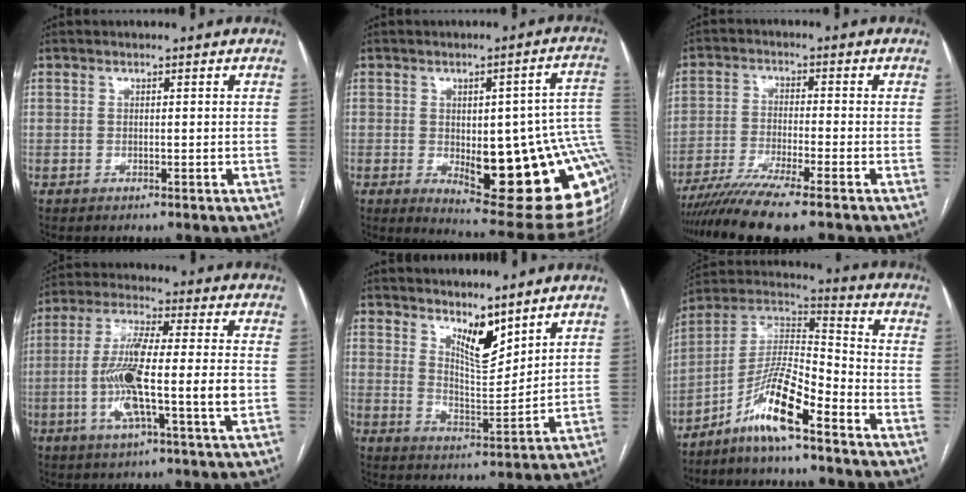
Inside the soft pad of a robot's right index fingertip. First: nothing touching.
{"total": 23.5, "force": [-2.9, 6.9, 22.2], "torque": [-0.200, 0.011, -0.012]}
{"total": 11.0, "force": [-8.7, 0.0, 6.7], "torque": [-0.111, -0.027, -0.145]}
{"total": 13.5, "force": [-2.3, 0.9, 13.3], "torque": [-0.258, 0.004, -0.046]}
{"total": 6.8, "force": [5.2, 1.8, 4.0], "torque": [-0.078, -0.012, 0.100]}
{"total": 11.0, "force": [-7.1, 1.3, 8.4], "torque": [-0.168, 0.010, -0.140]}